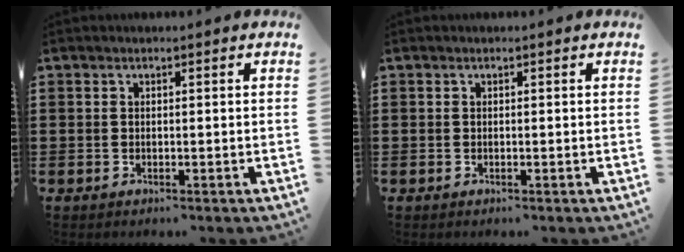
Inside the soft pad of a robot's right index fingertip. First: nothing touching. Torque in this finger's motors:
{"motor_torque": [0.01, 0.02, 0.00, 0.00]}